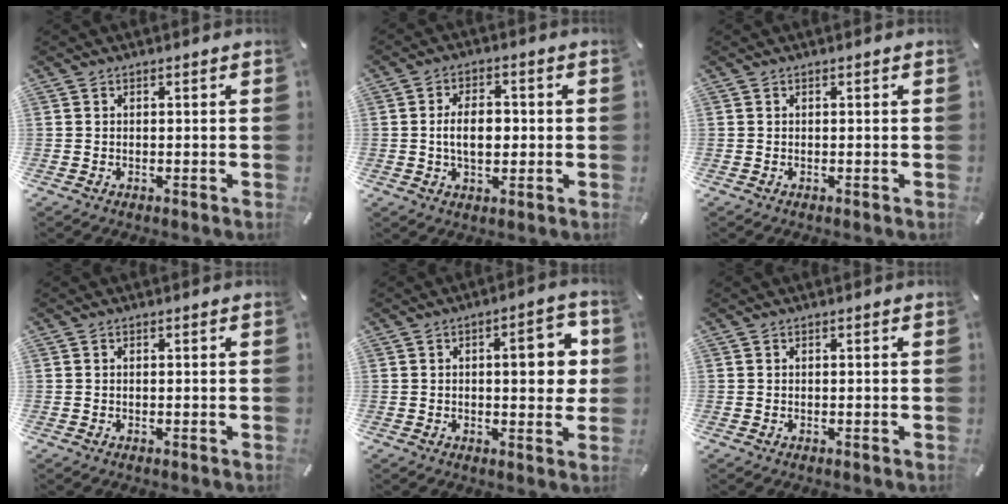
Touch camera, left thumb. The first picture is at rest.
{"total": 7.4, "force": [-0.2, 4.8, 5.7], "torque": [-0.104, 0.003, -0.011]}
{"total": 0.0}
{"total": 0.0}
{"total": 9.9, "force": [1.6, 4.1, 8.9], "torque": [-0.107, -0.008, 0.016]}
{"total": 0.0}